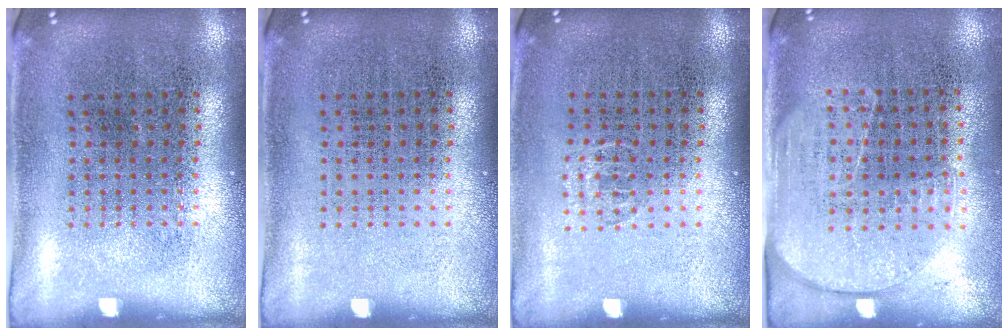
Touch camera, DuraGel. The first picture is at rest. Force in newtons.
{"total": 0.0}
{"total": 0.5, "press": 0.4, "slide": 0.3}
{"total": 1.7, "press": 1.5, "slide": 0.9}